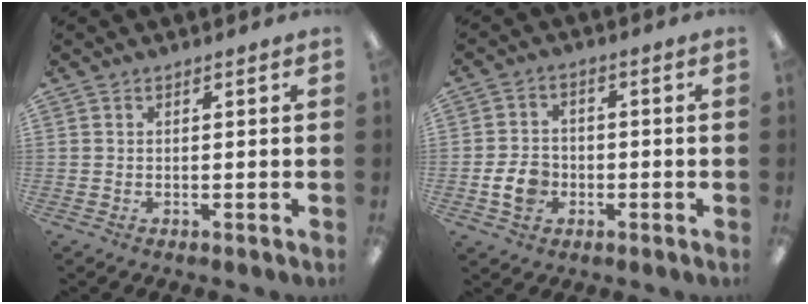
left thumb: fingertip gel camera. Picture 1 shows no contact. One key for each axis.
{"total": 6.7, "fx": -2.0, "fy": 5.1, "fz": 3.9, "tx": -0.083, "ty": 0.009, "tz": -0.034}